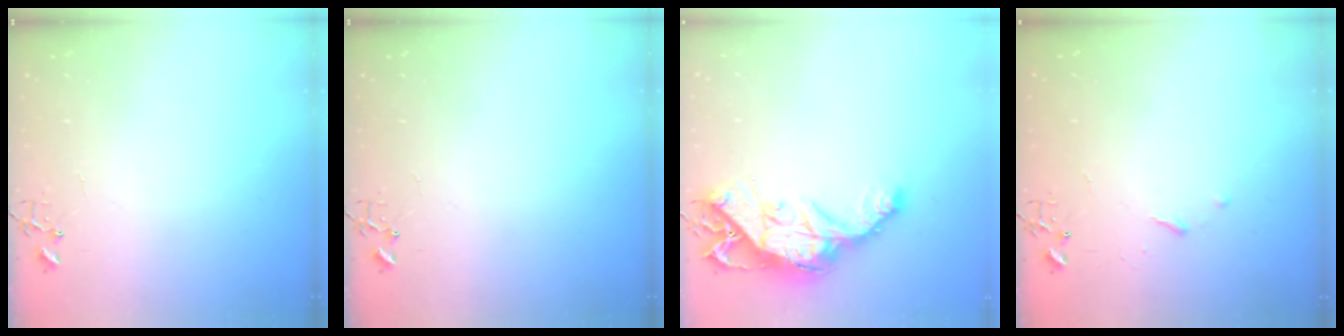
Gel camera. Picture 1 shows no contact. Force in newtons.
{"total": 0.0}
{"total": 16.1, "press": 16.0, "slide": 1.6}
{"total": 3.4, "press": 3.3, "slide": 0.6}